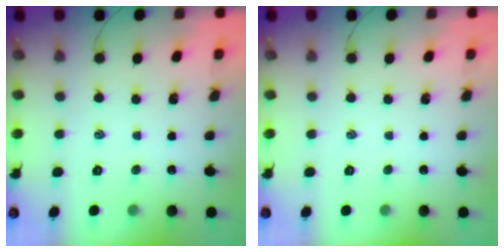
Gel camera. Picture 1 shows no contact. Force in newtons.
{"total": 0.0}